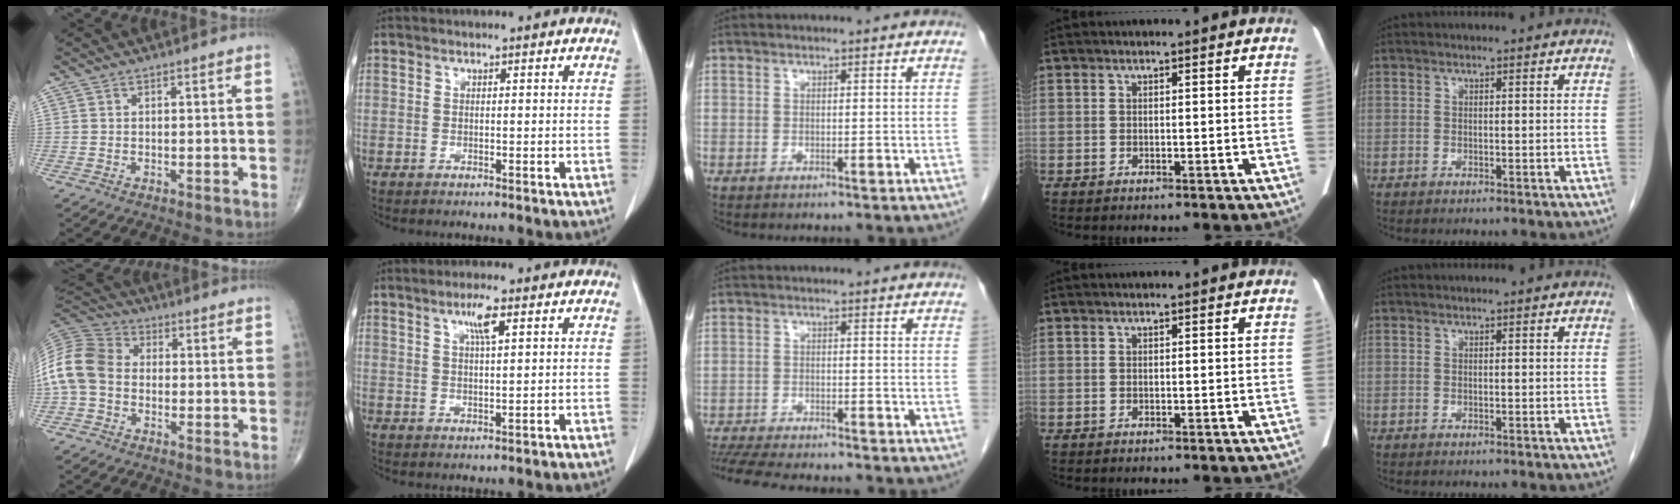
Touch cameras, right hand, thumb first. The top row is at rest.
{"thumb": {"total": 11.7, "force": [-1.4, 9.0, 7.3], "torque": [-0.149, 0.032, -0.041]}, "index": {"total": 4.1, "force": [2.0, 0.3, 3.5], "torque": [-0.065, -0.001, 0.035]}, "middle": {"total": 13.2, "force": [-11.7, 2.1, 5.6], "torque": [-0.099, -0.016, -0.169]}}